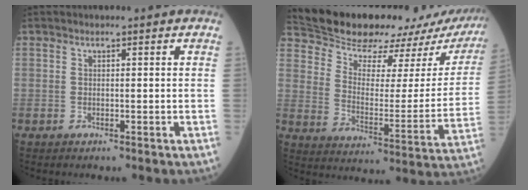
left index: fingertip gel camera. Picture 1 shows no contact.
{"total": 23.4, "force": [21.4, 5.7, 7.6], "torque": [-0.115, -0.052, 0.281]}